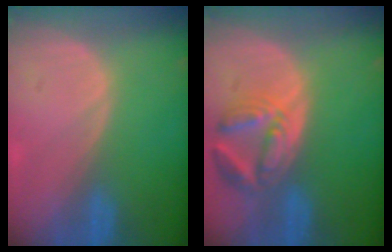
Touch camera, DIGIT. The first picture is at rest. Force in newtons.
{"total": 7.7, "press": 6.8, "slide": 3.6}